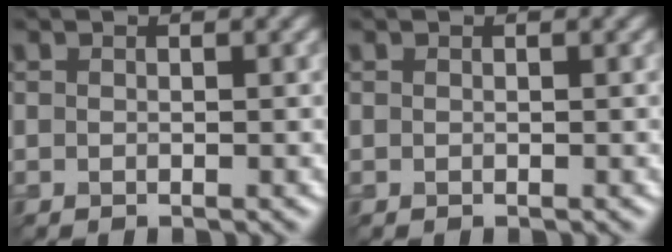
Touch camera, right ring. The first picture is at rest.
{"total": 0.0}